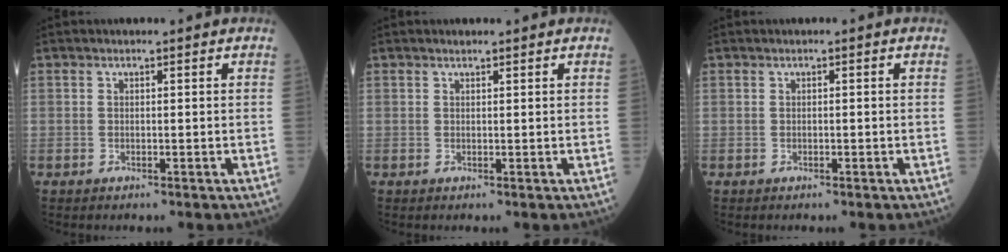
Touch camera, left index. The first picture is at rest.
{"total": 0.7, "force": [0.7, 0.1, 0.2], "torque": [-0.009, 0.004, 0.012]}
{"total": 0.0}